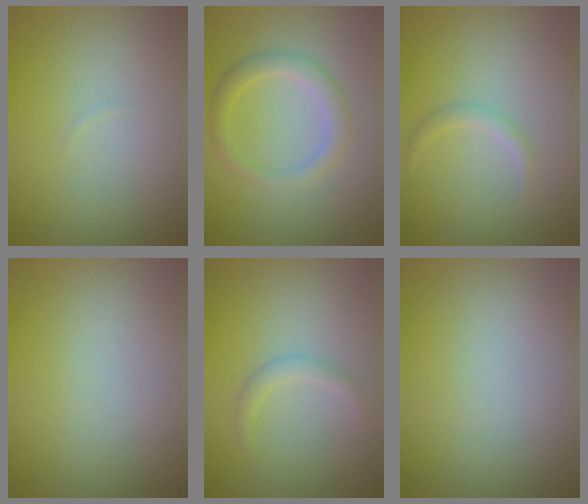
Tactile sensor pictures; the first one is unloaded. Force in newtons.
{"total": 2.1, "press": 2.1, "slide": 0.1}
{"total": 1.0, "press": 1.0, "slide": 0.1}
{"total": 0.0}
{"total": 1.1, "press": 1.1, "slide": 0.0}
{"total": 0.0}